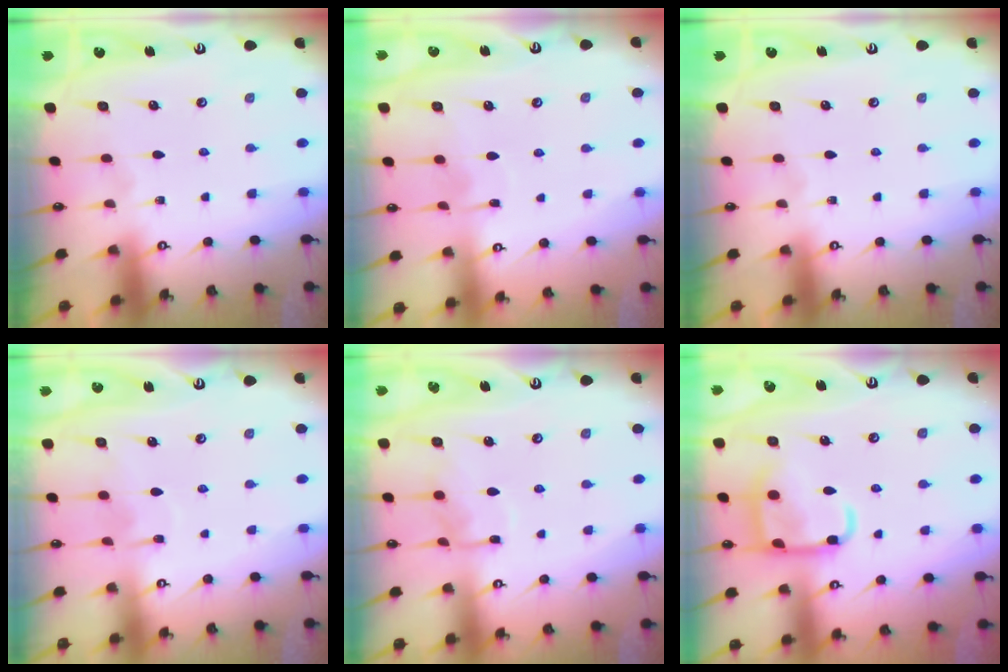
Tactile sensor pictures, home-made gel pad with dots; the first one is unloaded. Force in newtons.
{"total": 4.6, "press": 4.6, "slide": 0.4}
{"total": 0.0}
{"total": 7.4, "press": 7.4, "slide": 0.5}
{"total": 7.6, "press": 7.6, "slide": 0.5}
{"total": 12.6, "press": 12.6, "slide": 0.9}